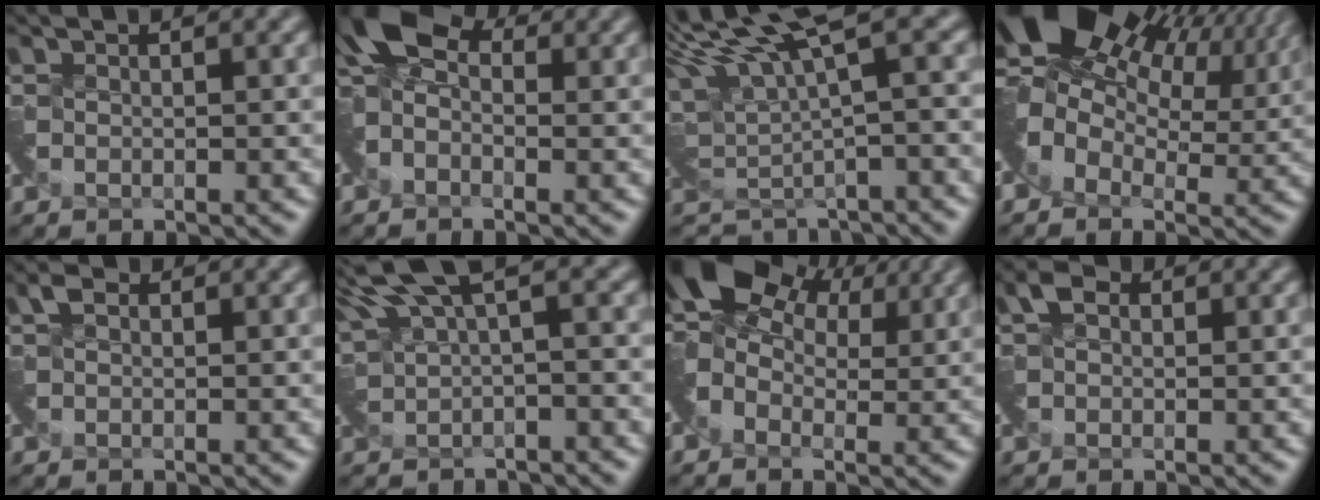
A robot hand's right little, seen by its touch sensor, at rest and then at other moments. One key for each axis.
{"total": 4.7, "fx": -0.2, "fy": 3.4, "fz": 3.2, "tx": -0.073, "ty": 0.015, "tz": -0.018}
{"total": 5.2, "fx": 3.9, "fy": 1.2, "fz": 3.2, "tx": -0.051, "ty": 0.002, "tz": 0.088}
{"total": 11.3, "fx": 5.7, "fy": 6.9, "fz": 6.9, "tx": -0.136, "ty": 0.015, "tz": 0.099}
{"total": 1.1, "fx": -0.4, "fy": 0.2, "fz": -1.0, "tx": 0.021, "ty": 0.000, "tz": -0.002}
{"total": 3.7, "fx": 2.1, "fy": 1.0, "fz": 2.8, "tx": -0.052, "ty": -0.015, "tz": 0.046}
{"total": 7.9, "fx": 3.3, "fy": 5.2, "fz": 4.9, "tx": -0.095, "ty": 0.017, "tz": 0.053}
{"total": 1.2, "fx": -0.4, "fy": 0.8, "fz": -0.8, "tx": 0.018, "ty": 0.003, "tz": -0.006}